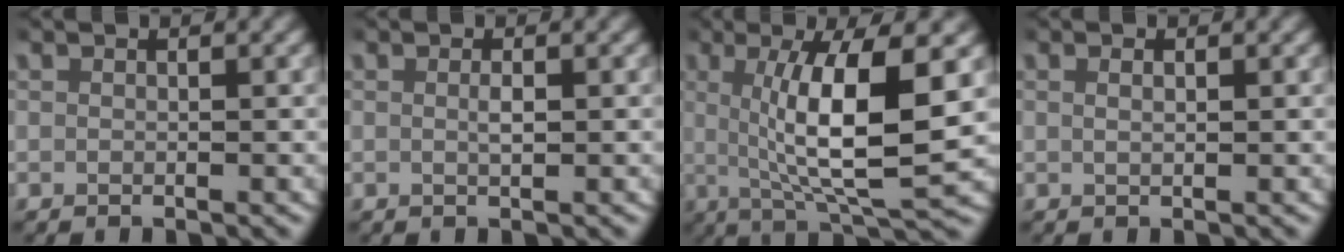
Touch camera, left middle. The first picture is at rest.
{"total": 0.9, "force": [0.1, 0.2, 0.9], "torque": [-0.018, -0.002, 0.002]}
{"total": 9.7, "force": [1.3, 2.2, 9.3], "torque": [-0.143, -0.003, 0.024]}
{"total": 0.6, "force": [0.2, 0.1, 0.6], "torque": [-0.011, -0.001, 0.006]}